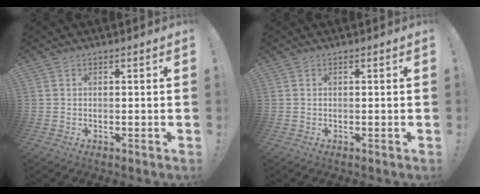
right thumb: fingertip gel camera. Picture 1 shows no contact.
{"total": 0.0}